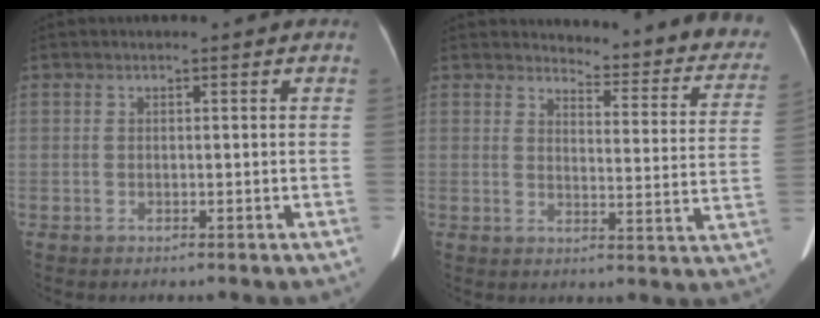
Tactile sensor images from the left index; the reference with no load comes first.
{"total": 15.9, "force": [15.2, 3.2, 3.5], "torque": [-0.007, -0.082, 0.144]}